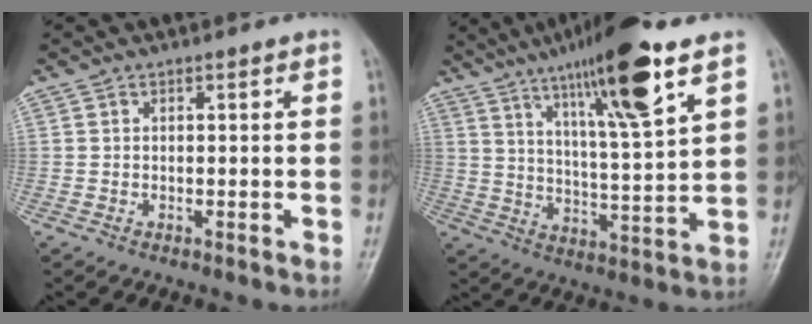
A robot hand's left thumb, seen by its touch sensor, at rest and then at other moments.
{"total": 17.5, "force": [10.3, 2.0, 14.0], "torque": [-0.225, -0.045, 0.173]}